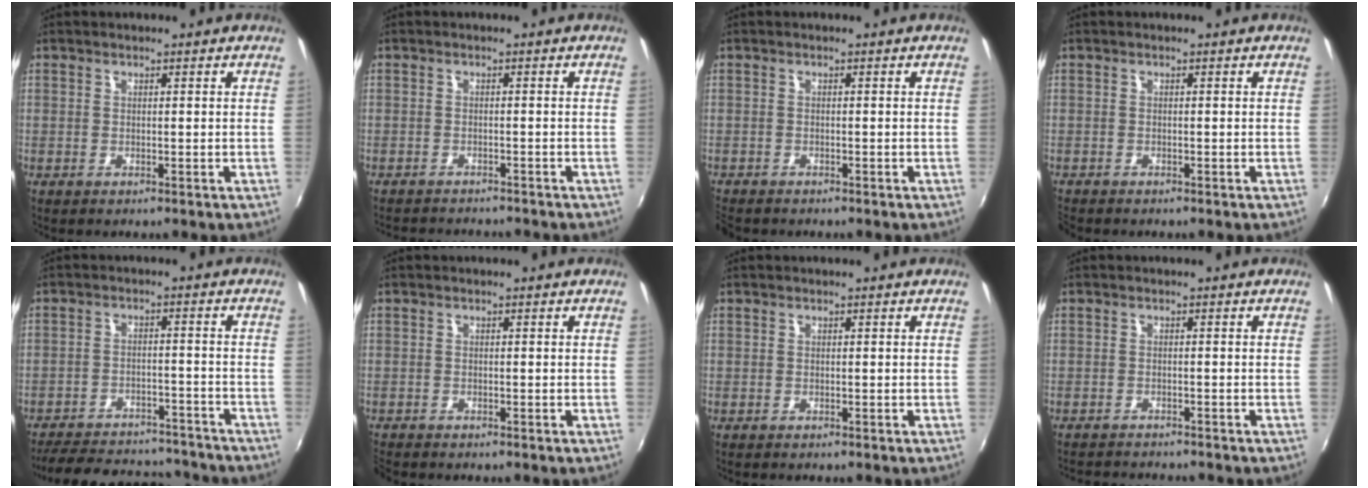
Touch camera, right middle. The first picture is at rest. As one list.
[{"total": 6.0, "force": [-5.7, 1.0, 1.6], "torque": [-0.045, -0.012, -0.083]}, {"total": 2.6, "force": [-2.4, 0.7, 0.6], "torque": [-0.022, -0.016, -0.046]}, {"total": 1.3, "force": [-1.2, 0.3, 0.2], "torque": [-0.006, -0.009, -0.024]}, {"total": 20.9, "force": [-18.2, 6.7, 7.7], "torque": [-0.168, 0.014, -0.234]}, {"total": 1.5, "force": [-1.4, 0.3, 0.3], "torque": [-0.009, -0.011, -0.028]}, {"total": 0.0}, {"total": 4.9, "force": [-4.7, 0.4, 1.2], "torque": [-0.037, -0.011, -0.073]}]